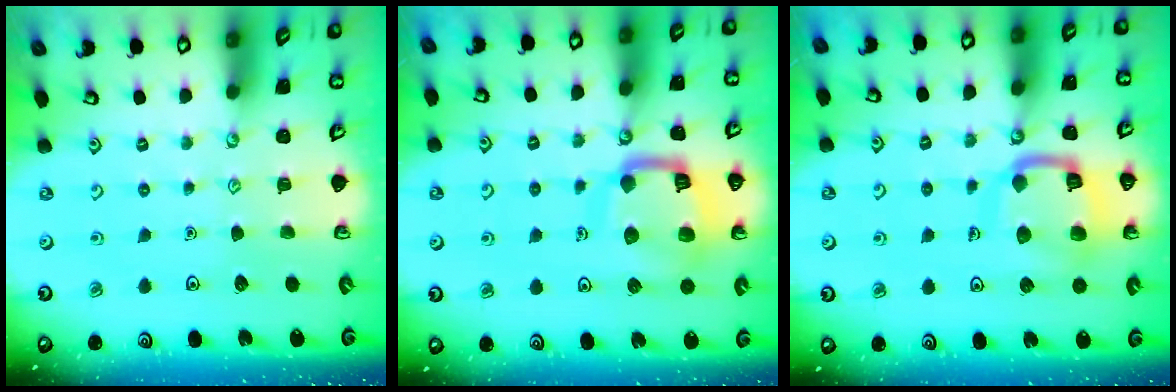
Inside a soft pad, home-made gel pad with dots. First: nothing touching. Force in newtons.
{"total": 14.8, "press": 14.7, "slide": 1.6}
{"total": 14.3, "press": 14.2, "slide": 1.5}